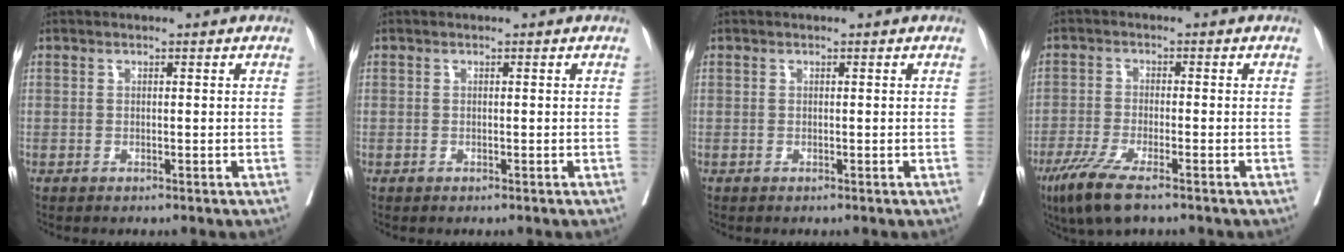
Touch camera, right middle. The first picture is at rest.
{"total": 0.0}
{"total": 0.0}
{"total": 7.6, "force": [-5.0, 1.0, 5.6], "torque": [-0.112, -0.021, -0.087]}